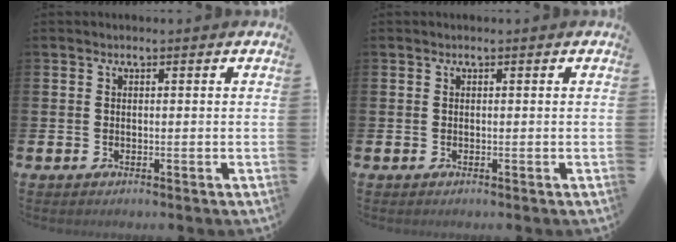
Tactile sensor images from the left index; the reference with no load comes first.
{"total": 0.0}